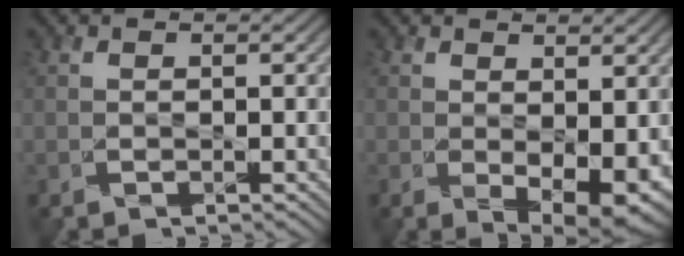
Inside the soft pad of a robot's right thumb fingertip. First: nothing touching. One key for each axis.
{"total": 5.9, "fx": -0.3, "fy": 3.0, "fz": 5.0, "tx": -0.088, "ty": -0.023, "tz": 0.010}